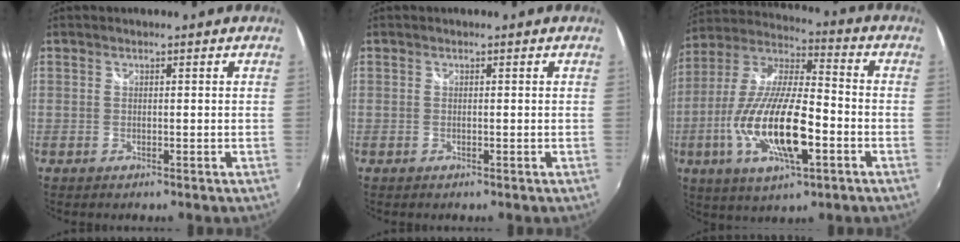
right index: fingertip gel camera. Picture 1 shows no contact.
{"total": 0.0}
{"total": 19.5, "force": [-6.0, 5.9, 17.5], "torque": [-0.354, -0.019, -0.112]}